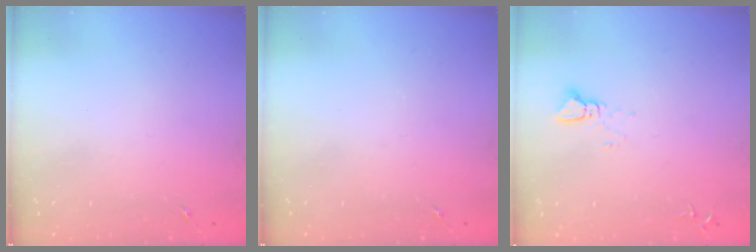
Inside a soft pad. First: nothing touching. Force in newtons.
{"total": 0.0}
{"total": 2.2, "press": 2.2, "slide": 0.1}